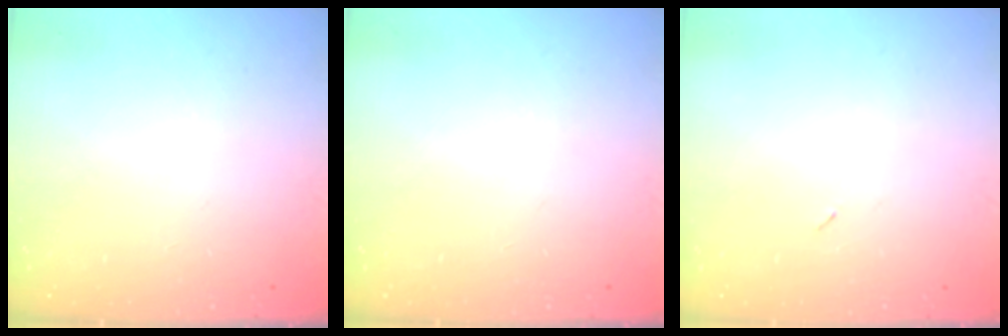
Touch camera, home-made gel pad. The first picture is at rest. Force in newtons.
{"total": 0.0}
{"total": 2.2, "press": 2.1, "slide": 0.9}